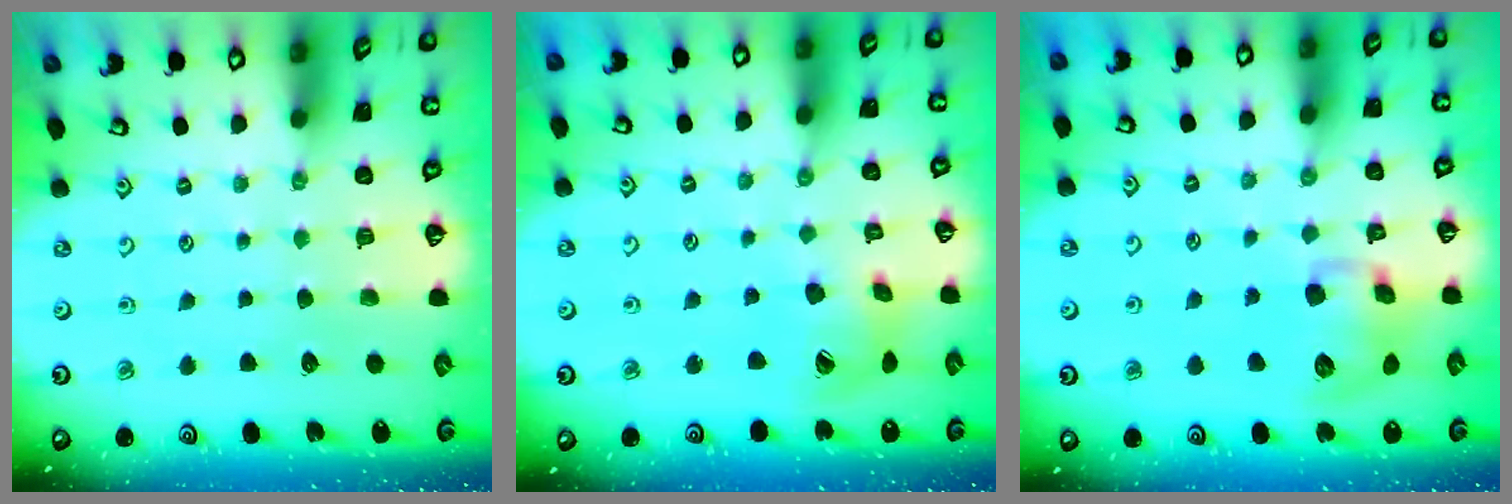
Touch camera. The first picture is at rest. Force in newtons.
{"total": 11.9, "press": 11.8, "slide": 1.5}
{"total": 11.0, "press": 10.8, "slide": 1.8}